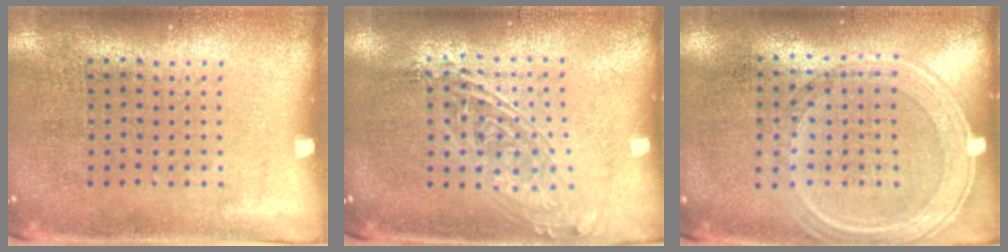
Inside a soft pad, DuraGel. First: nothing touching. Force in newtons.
{"total": 1.7, "press": 1.4, "slide": 0.9}
{"total": 1.2, "press": 1.1, "slide": 0.3}